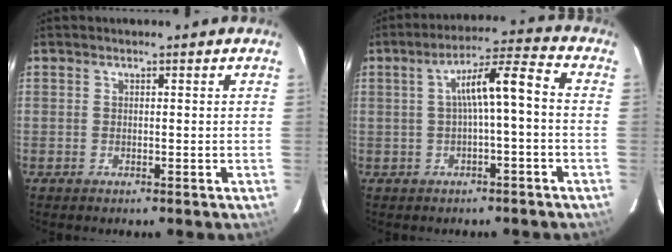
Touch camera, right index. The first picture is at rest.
{"total": 7.8, "force": [0.1, 0.7, 7.8], "torque": [-0.127, 0.031, 0.001]}